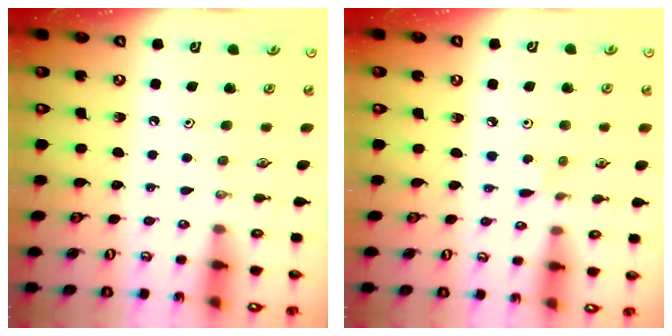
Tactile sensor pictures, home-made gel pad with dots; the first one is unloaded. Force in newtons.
{"total": 2.6, "press": 2.6, "slide": 0.2}